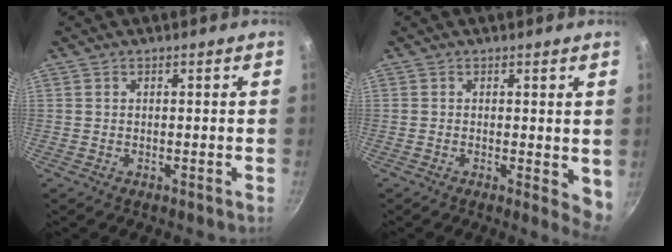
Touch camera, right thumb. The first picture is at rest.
{"total": 4.0, "force": [0.2, 1.8, 3.5], "torque": [-0.042, -0.010, 0.001]}